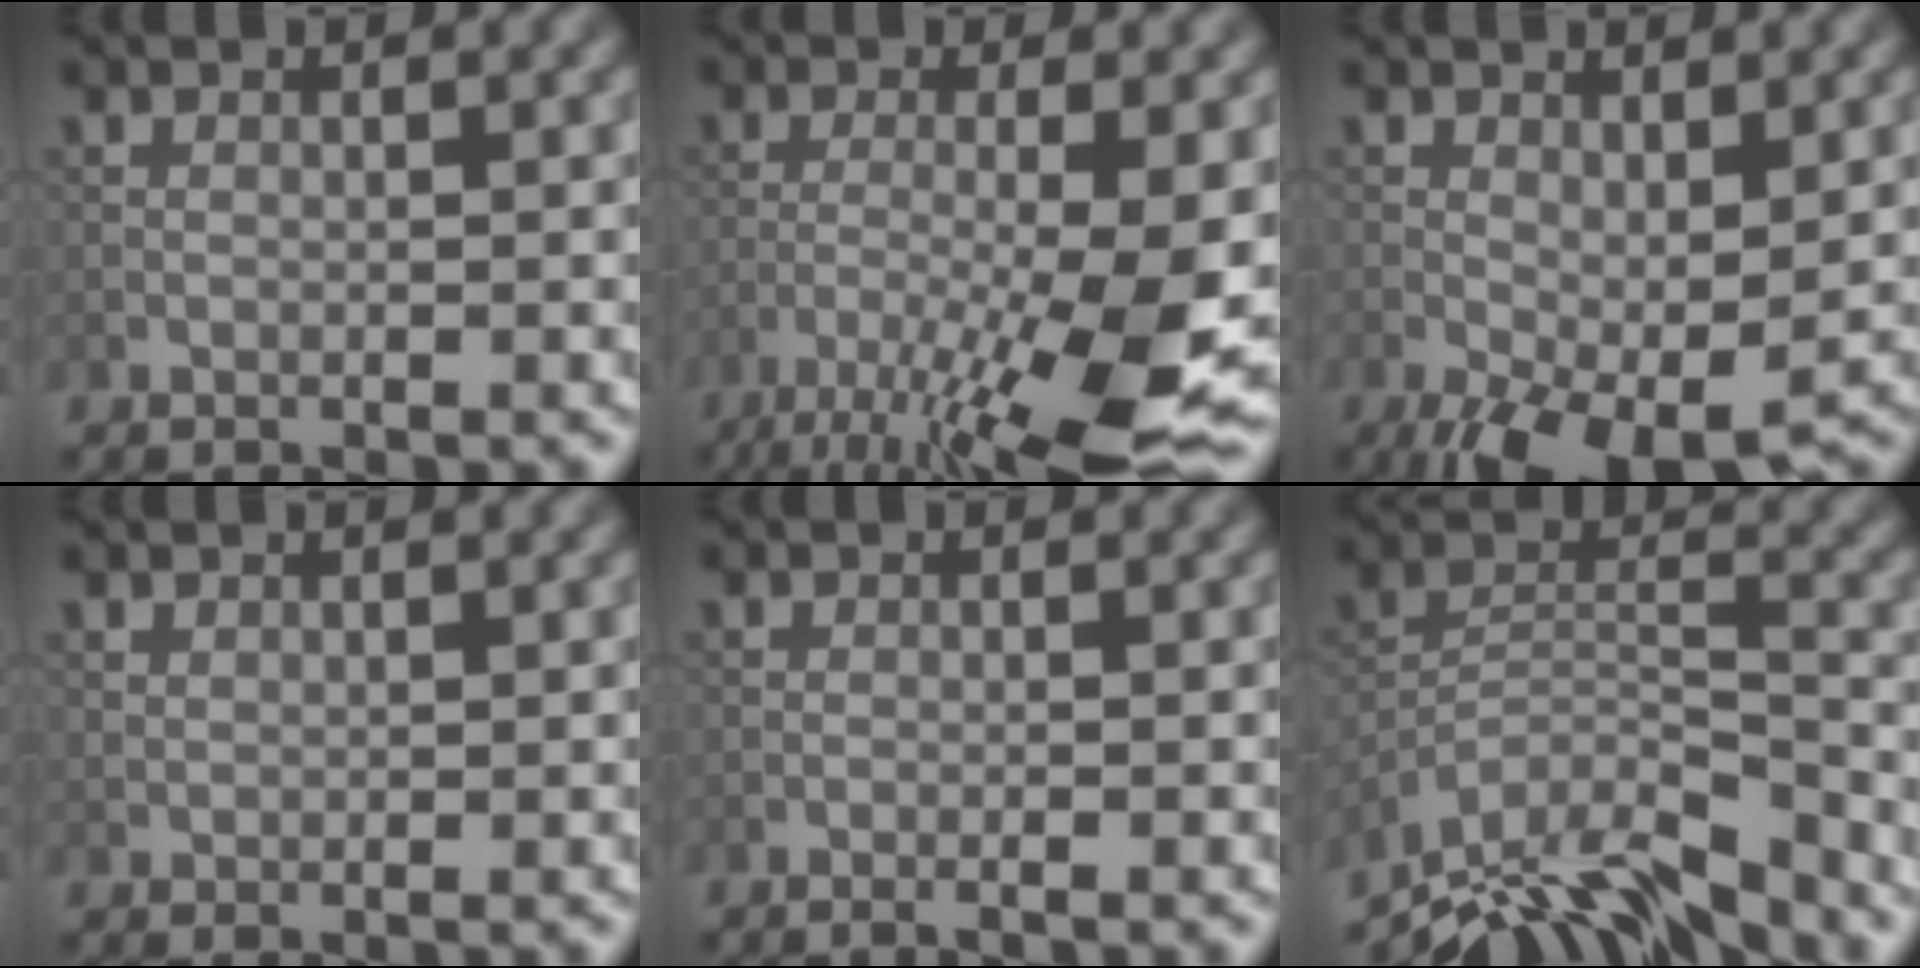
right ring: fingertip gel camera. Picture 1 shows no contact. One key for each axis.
{"total": 11.3, "fx": -5.8, "fy": 1.9, "fz": 9.5, "tx": -0.176, "ty": -0.013, "tz": -0.091}
{"total": 6.9, "fx": -2.7, "fy": 3.0, "fz": 5.6, "tx": -0.113, "ty": -0.017, "tz": -0.035}
{"total": 0.9, "fx": 0.8, "fy": 0.3, "fz": 0.1, "tx": -0.001, "ty": -0.001, "tz": 0.019}
{"total": 0.7, "fx": -0.3, "fy": 0.0, "fz": 0.7, "tx": -0.011, "ty": 0.005, "tz": -0.011}
{"total": 10.1, "fx": -8.4, "fy": 2.4, "fz": 5.0, "tx": -0.096, "ty": 0.004, "tz": -0.154}